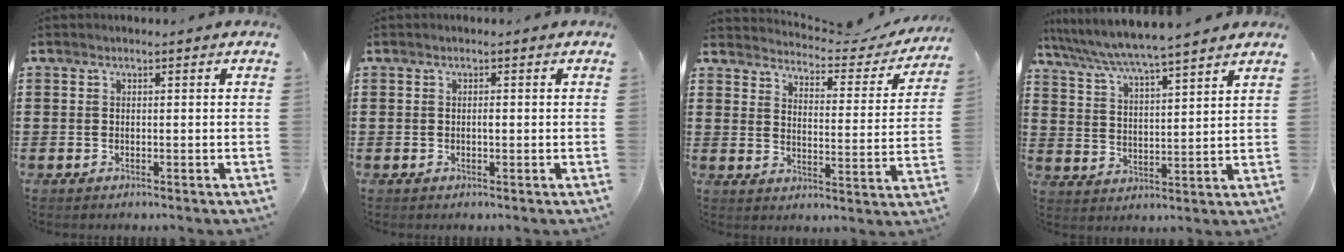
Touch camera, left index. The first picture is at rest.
{"total": 0.8, "force": [0.0, 0.2, 0.8], "torque": [-0.016, -0.003, 0.002]}
{"total": 3.7, "force": [3.6, 0.2, 0.8], "torque": [-0.031, -0.032, 0.053]}
{"total": 5.6, "force": [5.2, -0.6, 2.1], "torque": [-0.063, -0.035, 0.085]}